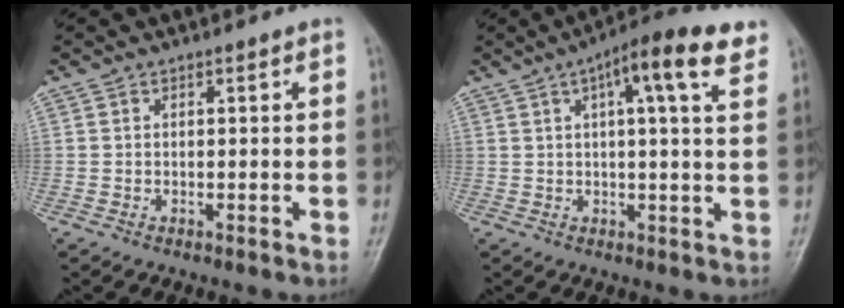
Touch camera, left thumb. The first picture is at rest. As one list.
[{"total": 12.0, "force": [6.1, 2.6, 10.0], "torque": [-0.138, 0.004, 0.079]}]